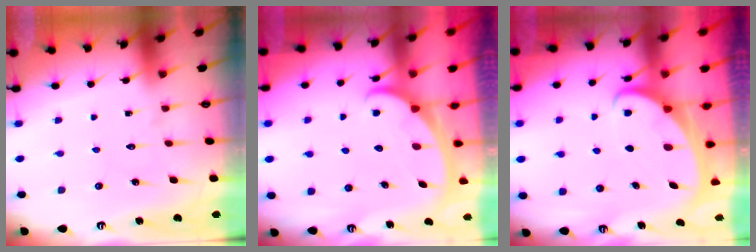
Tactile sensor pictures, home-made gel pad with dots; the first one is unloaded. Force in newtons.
{"total": 2.5, "press": 2.5, "slide": 0.3}
{"total": 2.8, "press": 2.7, "slide": 0.3}